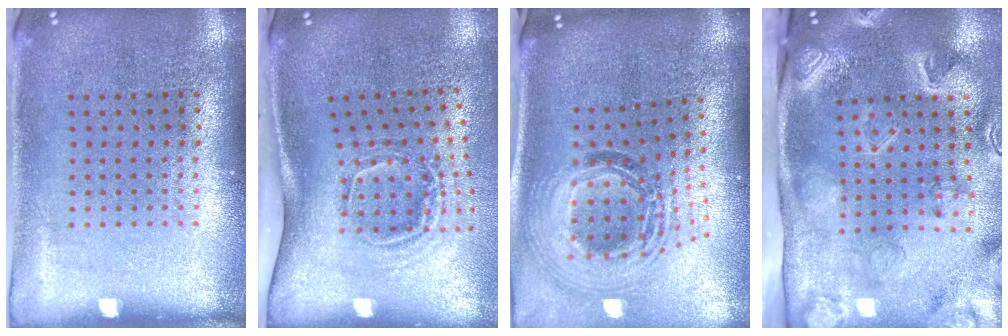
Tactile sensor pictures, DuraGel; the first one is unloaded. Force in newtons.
{"total": 2.1, "press": 1.3, "slide": 1.6}
{"total": 1.9, "press": 1.5, "slide": 1.1}
{"total": 3.3, "press": 3.2, "slide": 1.0}